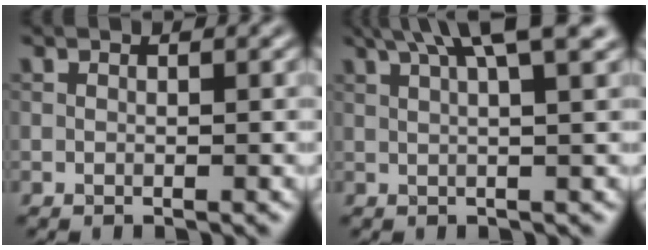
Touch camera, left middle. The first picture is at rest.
{"total": 6.5, "force": [3.6, 1.3, 5.3], "torque": [-0.065, 0.023, 0.042]}